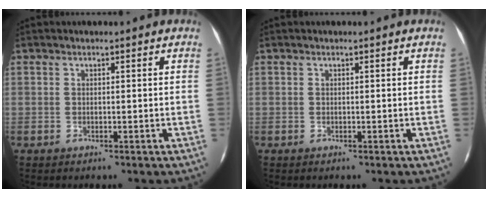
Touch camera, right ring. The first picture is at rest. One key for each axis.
{"total": 0.0}